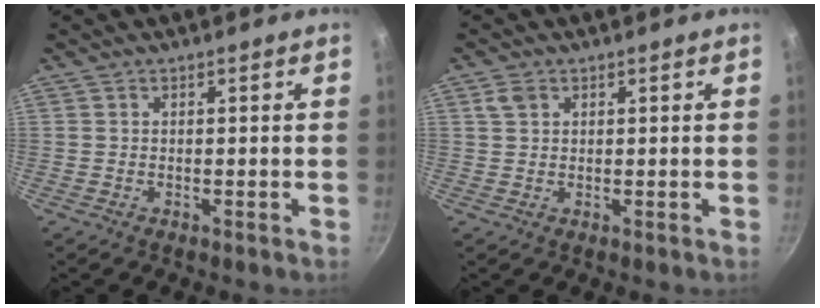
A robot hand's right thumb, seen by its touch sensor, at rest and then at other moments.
{"total": 2.4, "force": [1.1, 1.7, 1.3], "torque": [-0.019, 0.001, 0.022]}